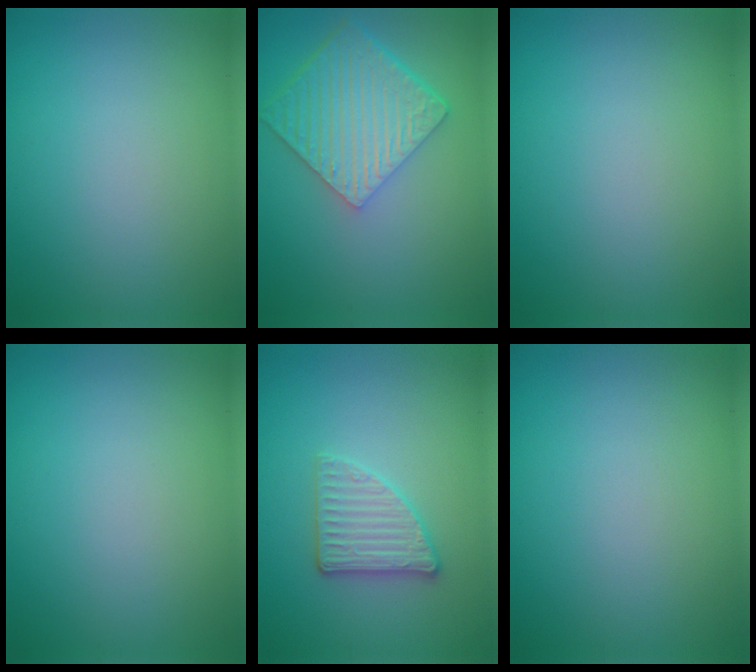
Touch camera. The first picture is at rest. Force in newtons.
{"total": 6.9, "press": 4.9, "slide": 4.8}
{"total": 0.0}
{"total": 0.0}
{"total": 2.8, "press": 2.7, "slide": 0.8}
{"total": 0.0}